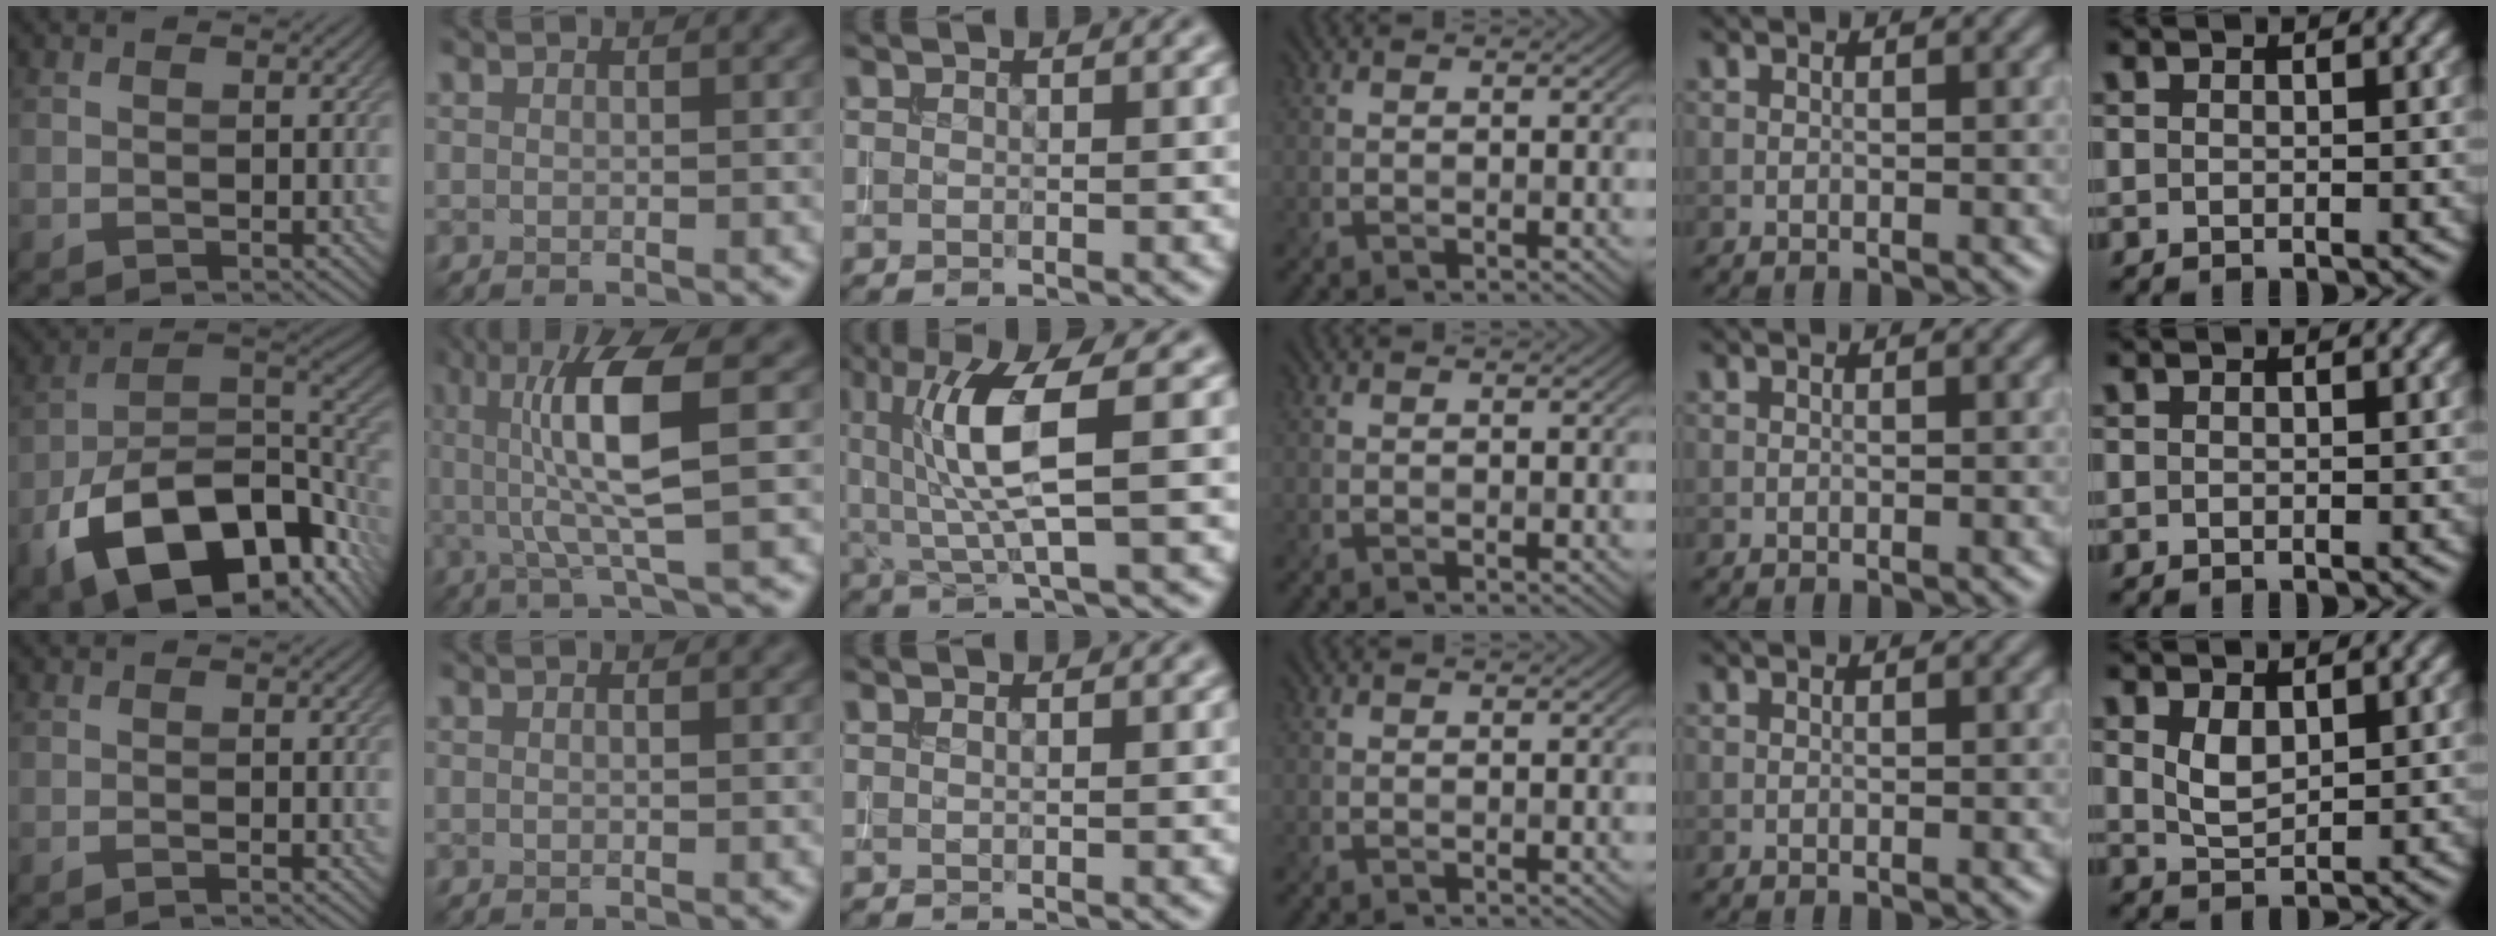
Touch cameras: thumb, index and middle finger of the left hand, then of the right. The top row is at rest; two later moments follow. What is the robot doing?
{"motion": "insert", "object": "drawer"}